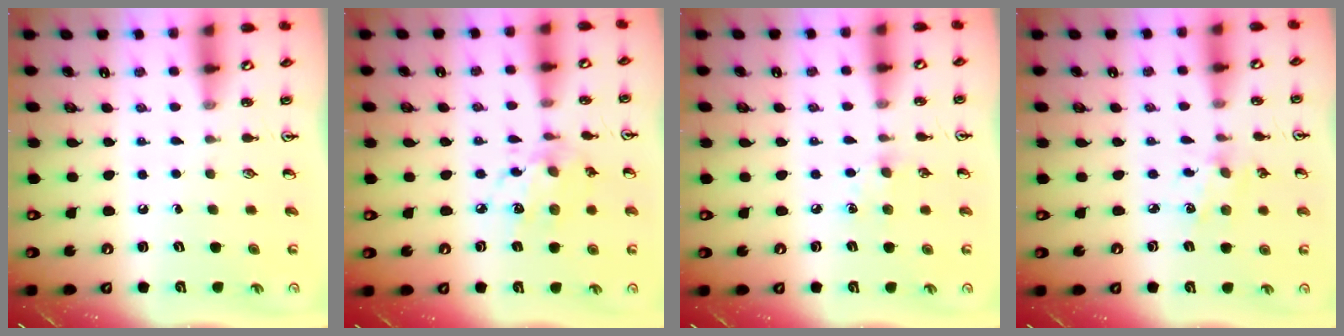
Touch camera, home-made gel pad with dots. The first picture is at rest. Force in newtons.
{"total": 10.0, "press": 10.0, "slide": 0.5}
{"total": 6.5, "press": 6.5, "slide": 0.8}
{"total": 2.9, "press": 2.8, "slide": 0.8}